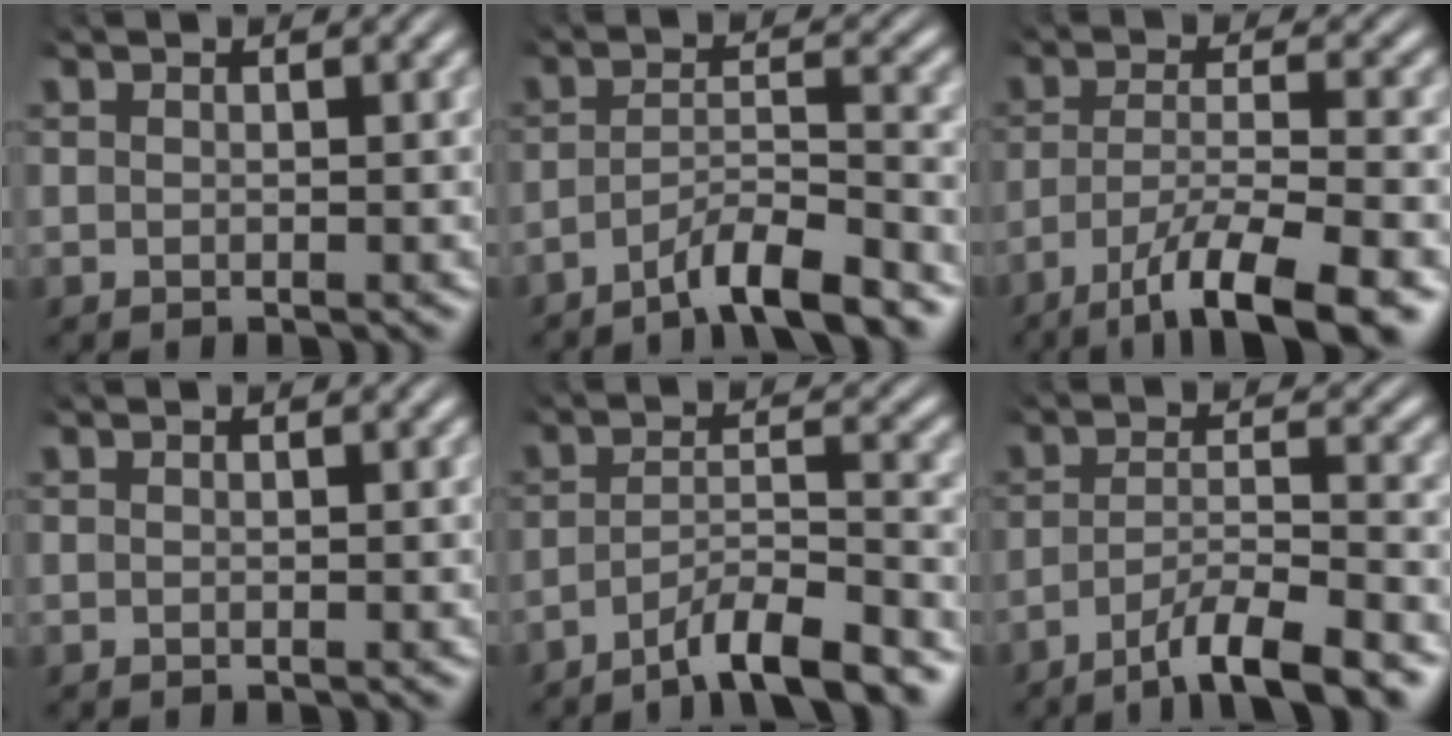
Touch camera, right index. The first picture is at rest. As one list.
[{"total": 5.2, "force": [-4.4, 1.0, 2.5], "torque": [-0.031, -0.004, -0.079]}, {"total": 9.4, "force": [-6.4, 2.4, 6.5], "torque": [-0.103, -0.026, -0.088]}, {"total": 0.0}, {"total": 5.8, "force": [-4.9, 1.2, 2.8], "torque": [-0.035, -0.005, -0.084]}, {"total": 6.1, "force": [-4.5, 1.6, 3.8], "torque": [-0.062, -0.010, -0.074]}]